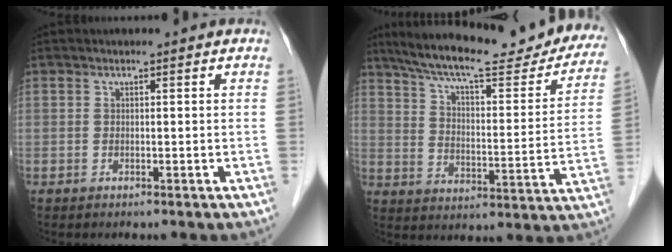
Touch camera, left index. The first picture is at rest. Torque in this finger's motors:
{"motor_torque": [0.33, -0.40, 0.51, 0.10]}